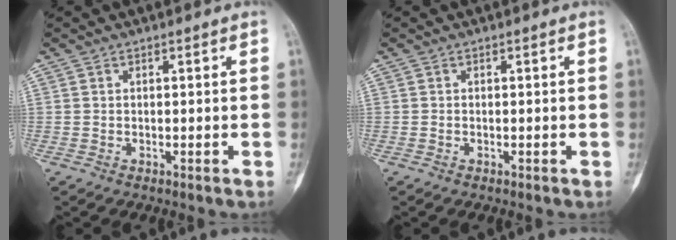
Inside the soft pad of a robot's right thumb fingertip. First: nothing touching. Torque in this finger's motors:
{"motor_torque": [-0.18, 0.09, -0.09, -0.05, -0.06]}